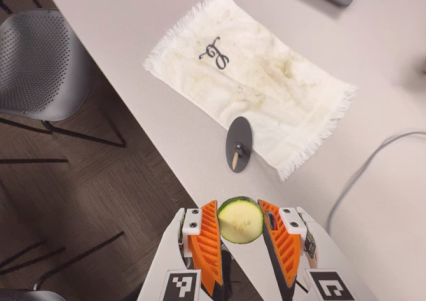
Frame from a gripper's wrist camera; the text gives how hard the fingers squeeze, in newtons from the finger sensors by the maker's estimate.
{"total": 8.5, "left": 8.3, "right": 8.7}